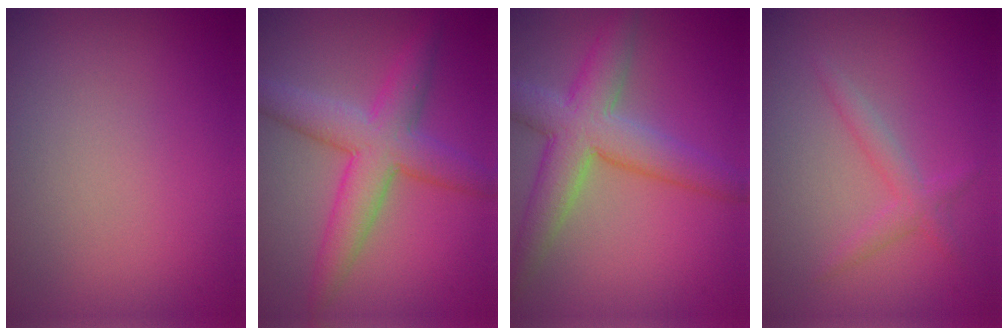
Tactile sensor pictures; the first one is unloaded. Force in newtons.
{"total": 6.0, "press": 6.0, "slide": 0.1}
{"total": 6.3, "press": 6.3, "slide": 0.4}
{"total": 1.7, "press": 1.7, "slide": 0.1}